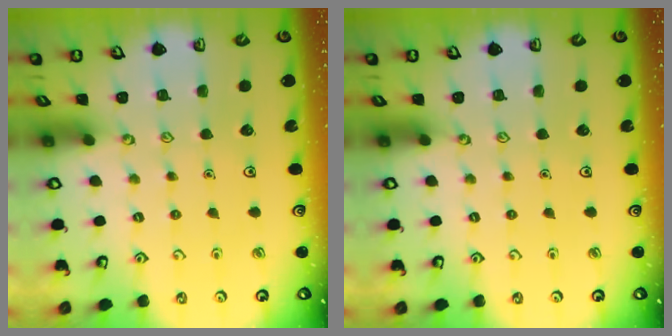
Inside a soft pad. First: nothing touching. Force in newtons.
{"total": 0.0}